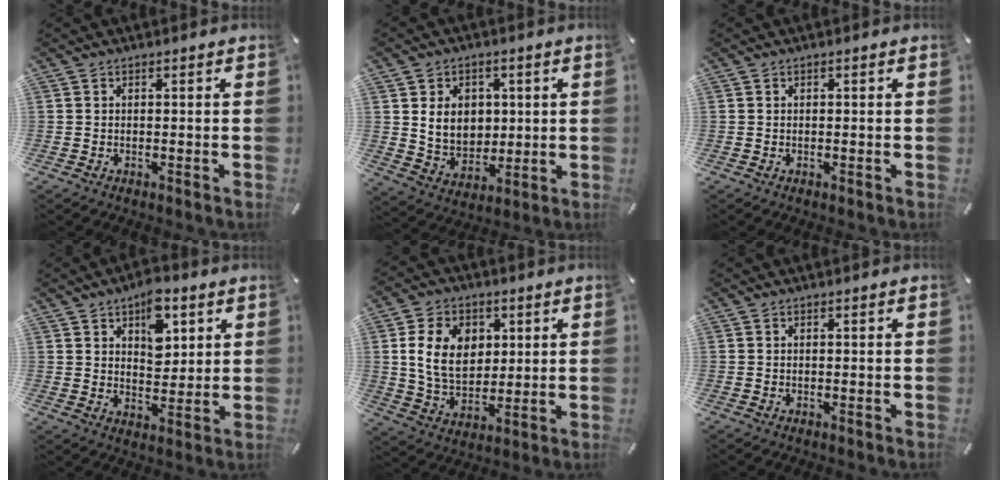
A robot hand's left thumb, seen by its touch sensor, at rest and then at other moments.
{"total": 8.7, "force": [2.2, 7.5, 3.8], "torque": [-0.079, -0.007, 0.038]}
{"total": 0.0}
{"total": 9.7, "force": [4.9, 6.1, 5.7], "torque": [-0.062, -0.018, 0.081]}
{"total": 12.2, "force": [2.9, 9.3, 7.4], "torque": [-0.149, 0.007, 0.051]}
{"total": 0.0}